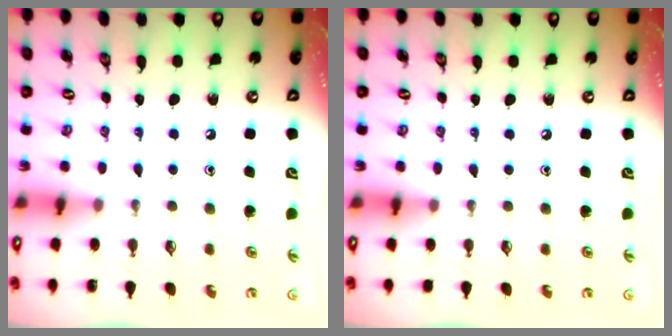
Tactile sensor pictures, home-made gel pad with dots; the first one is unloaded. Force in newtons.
{"total": 2.8, "press": 2.8, "slide": 0.5}